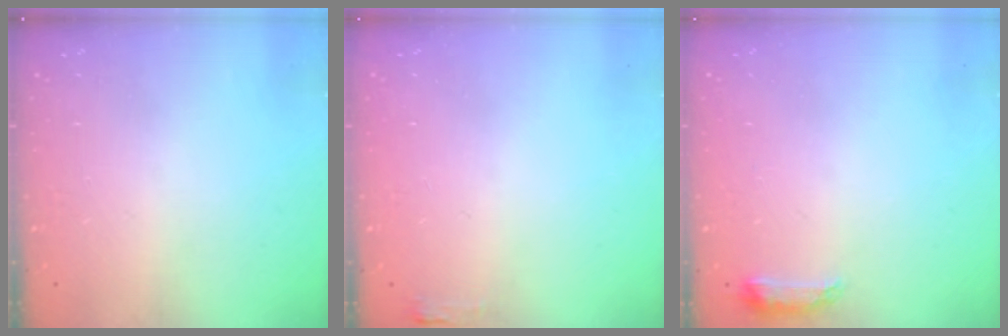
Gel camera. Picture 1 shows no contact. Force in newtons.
{"total": 2.7, "press": 2.6, "slide": 0.8}
{"total": 6.5, "press": 6.4, "slide": 1.0}